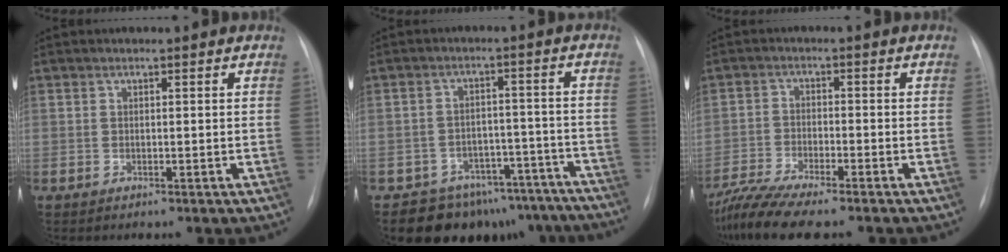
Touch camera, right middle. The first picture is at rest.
{"total": 13.8, "force": [-11.7, 7.1, 1.6], "torque": [0.009, 0.042, -0.137]}
{"total": 9.7, "force": [-8.4, 0.2, 4.9], "torque": [-0.093, -0.020, -0.142]}